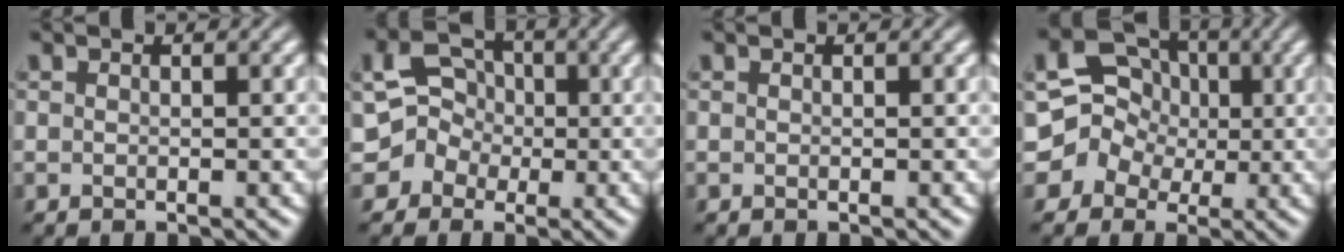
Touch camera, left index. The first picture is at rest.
{"total": 3.1, "force": [-0.4, 3.0, 0.8], "torque": [0.004, 0.014, -0.017]}
{"total": 0.0}
{"total": 6.4, "force": [0.0, 6.0, 2.3], "torque": [-0.014, 0.035, -0.030]}